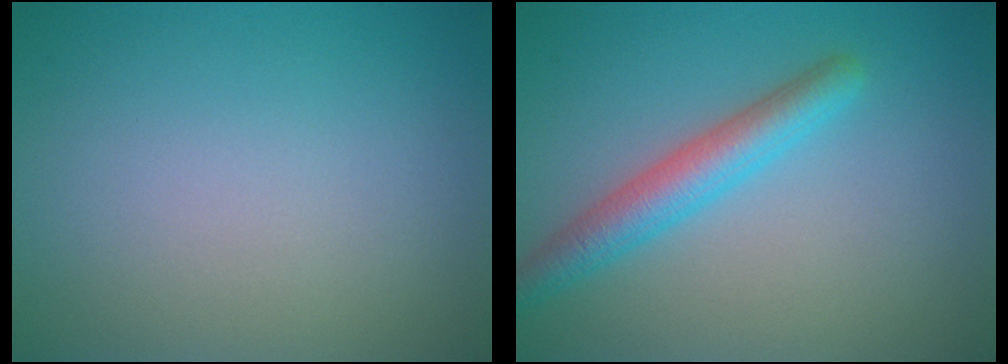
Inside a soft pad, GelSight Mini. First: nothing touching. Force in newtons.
{"total": 3.7, "press": 3.7, "slide": 0.2}